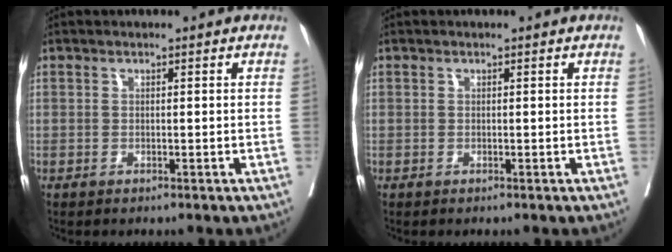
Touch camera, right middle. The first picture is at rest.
{"total": 0.0}